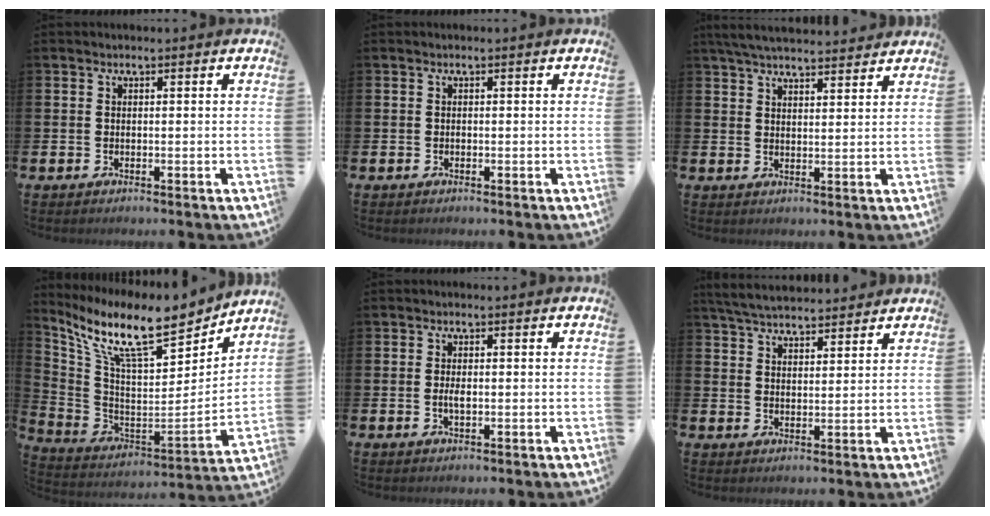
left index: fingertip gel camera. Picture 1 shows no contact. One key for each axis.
{"total": 0.0}
{"total": 5.3, "fx": 5.1, "fy": 0.7, "fz": 1.3, "tx": -0.038, "ty": -0.019, "tz": 0.094}
{"total": 12.6, "fx": 10.1, "fy": 2.8, "fz": 7.0, "tx": -0.166, "ty": -0.072, "tz": 0.170}
{"total": 1.6, "fx": -0.2, "fy": 0.7, "fz": 1.5, "tx": -0.028, "ty": 0.002, "tz": -0.005}
{"total": 5.0, "fx": 4.9, "fy": 0.8, "fz": 0.8, "tx": -0.038, "ty": -0.018, "tz": 0.090}